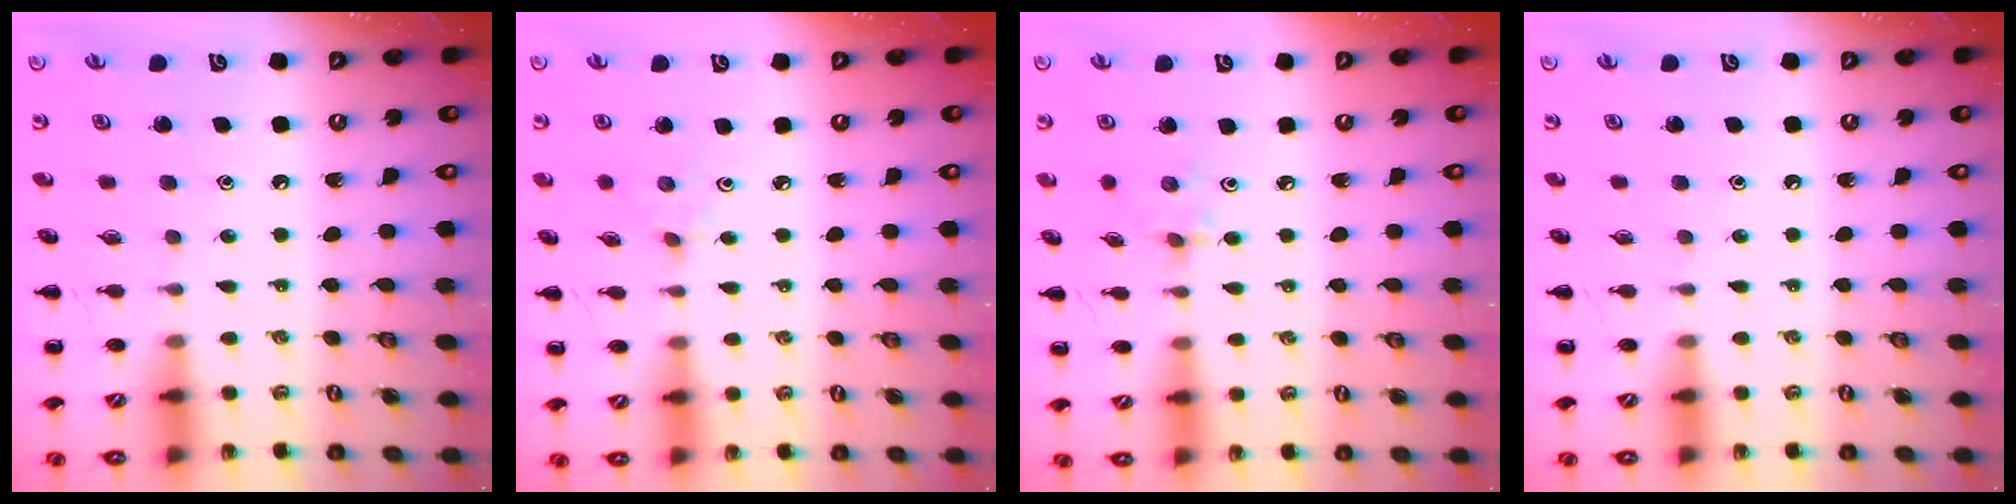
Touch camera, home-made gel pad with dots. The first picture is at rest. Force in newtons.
{"total": 2.0, "press": 1.9, "slide": 0.7}
{"total": 2.8, "press": 2.6, "slide": 0.9}
{"total": 0.0}